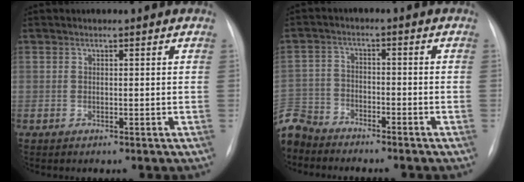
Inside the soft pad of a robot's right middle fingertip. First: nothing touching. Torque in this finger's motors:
{"motor_torque": [0.27, -0.25, 0.30, -0.01]}